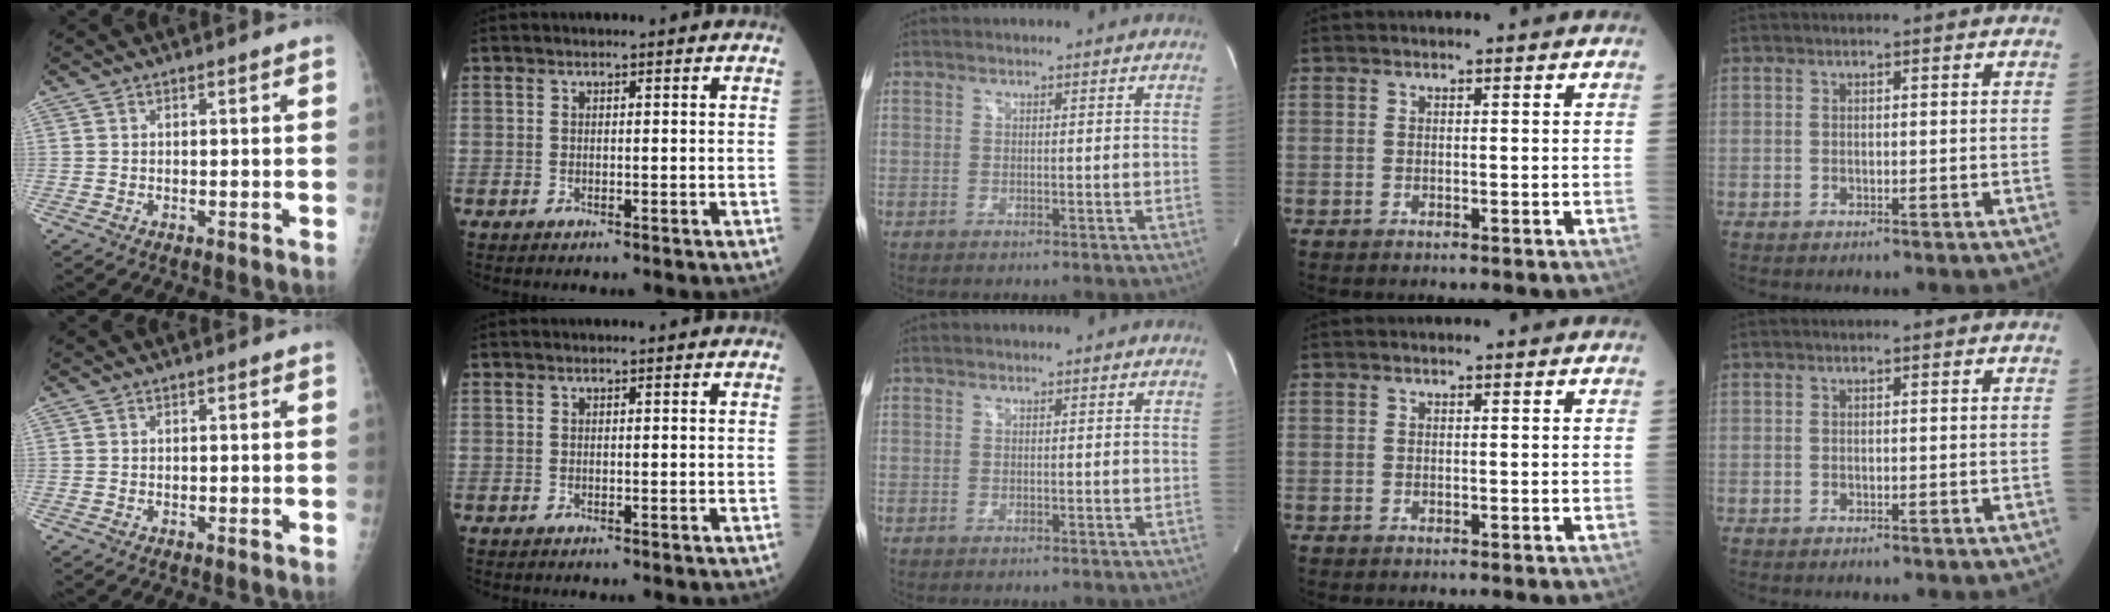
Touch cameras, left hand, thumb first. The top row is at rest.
{}